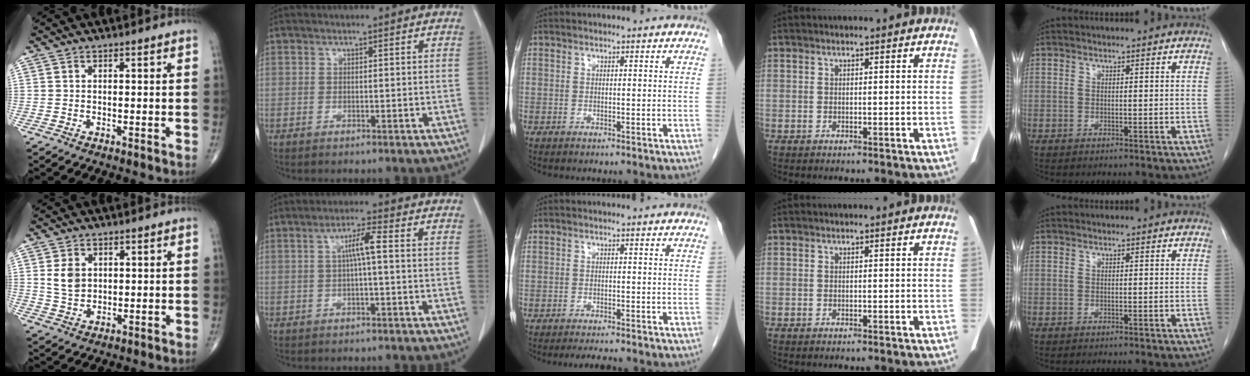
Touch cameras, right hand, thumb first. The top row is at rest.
{"thumb": {"total": 5.0, "force": [1.2, 3.7, 3.1], "torque": [-0.042, -0.008, 0.029]}, "index": {"total": 4.0, "force": [0.5, 0.2, 4.0], "torque": [-0.074, 0.011, 0.008]}, "middle": {"total": 3.1, "force": [-2.8, 0.3, 1.4], "torque": [-0.020, -0.007, -0.039]}}